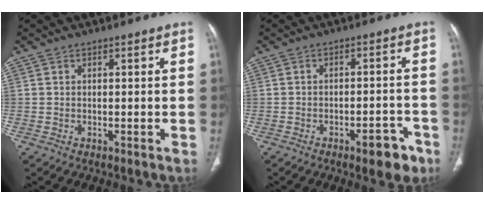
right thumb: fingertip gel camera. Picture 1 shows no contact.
{"total": 6.3, "force": [-3.8, 2.5, 4.3], "torque": [-0.038, 0.027, -0.045]}